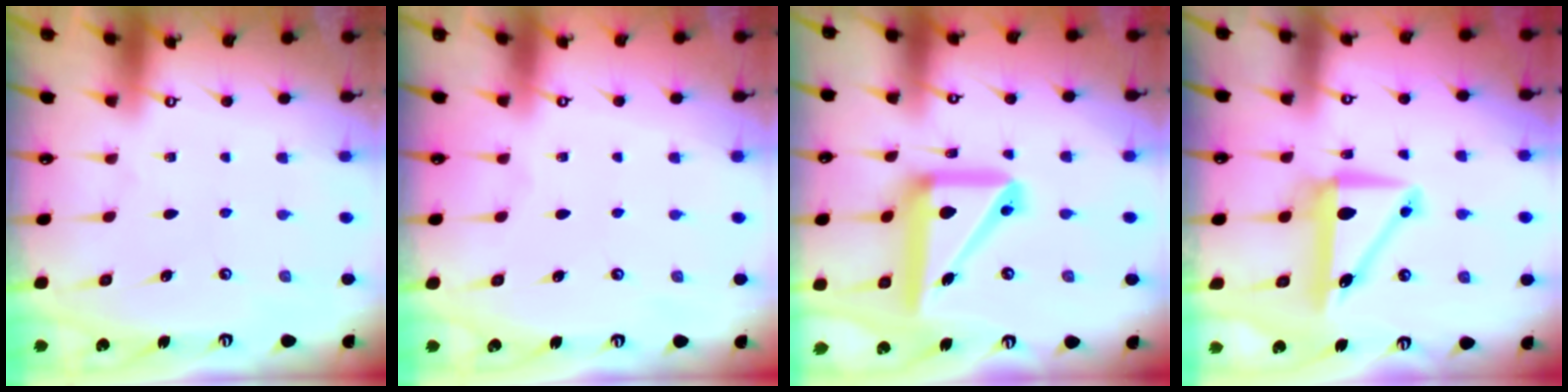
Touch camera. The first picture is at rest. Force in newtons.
{"total": 0.0}
{"total": 17.4, "press": 17.1, "slide": 2.8}
{"total": 9.1, "press": 9.0, "slide": 1.6}